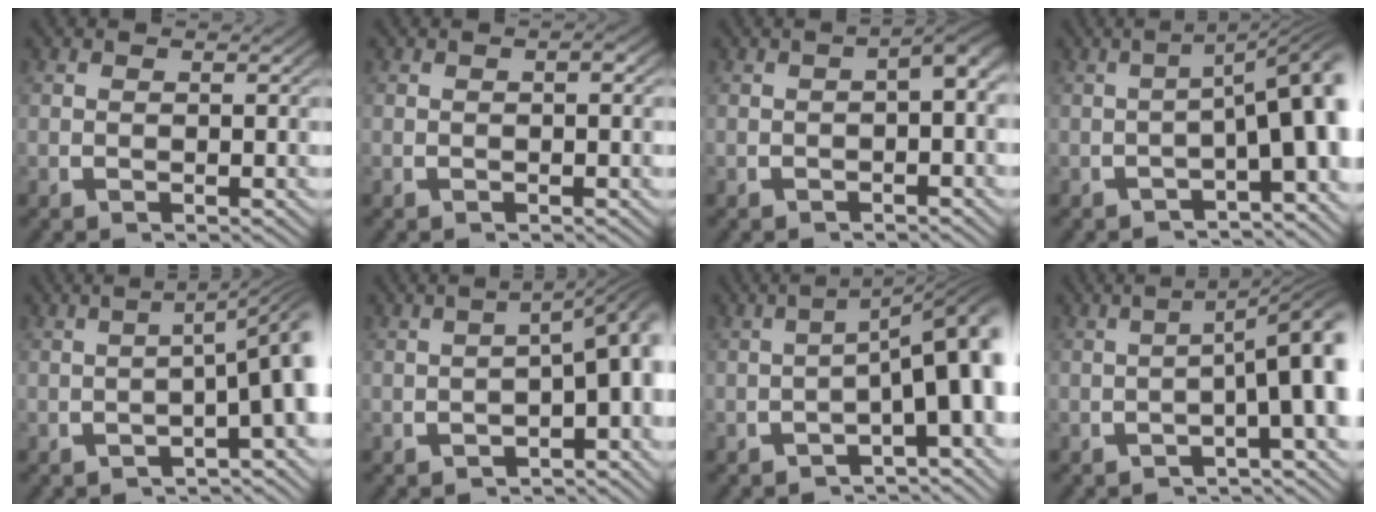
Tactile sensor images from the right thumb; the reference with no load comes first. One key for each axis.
{"total": 0.6, "fx": 0.0, "fy": 0.2, "fz": 0.5, "tx": -0.007, "ty": 0.003, "tz": -0.003}
{"total": 2.8, "fx": -0.2, "fy": 1.3, "fz": 2.5, "tx": -0.030, "ty": 0.010, "tz": -0.007}
{"total": 8.5, "fx": -1.4, "fy": 3.4, "fz": 7.7, "tx": -0.103, "ty": -0.004, "tz": -0.015}
{"total": 6.8, "fx": -1.7, "fy": 2.4, "fz": 6.2, "tx": -0.086, "ty": 0.000, "tz": -0.018}
{"total": 6.3, "fx": -1.7, "fy": 2.8, "fz": 5.4, "tx": -0.070, "ty": -0.011, "tz": -0.017}
{"total": 10.0, "fx": -1.8, "fy": 4.5, "fz": 8.8, "tx": -0.113, "ty": -0.013, "tz": -0.019}
{"total": 6.9, "fx": -0.8, "fy": 2.4, "fz": 6.5, "tx": -0.091, "ty": -0.001, "tz": -0.010}